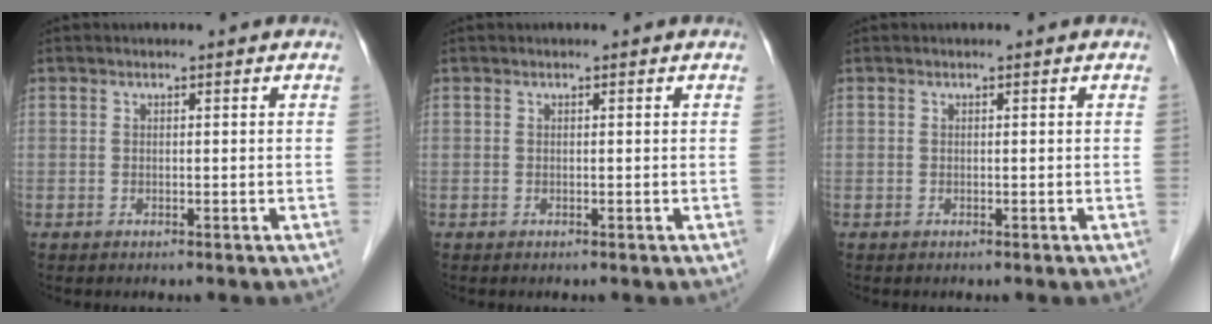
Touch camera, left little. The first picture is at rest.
{"total": 0.0}
{"total": 0.0}